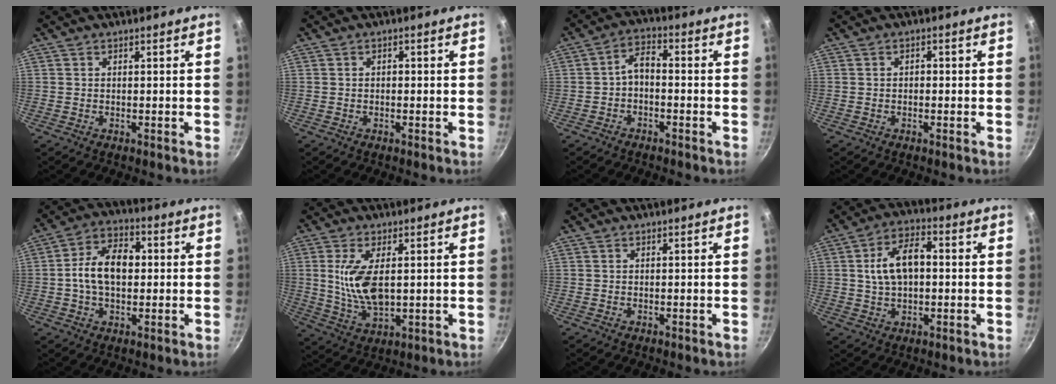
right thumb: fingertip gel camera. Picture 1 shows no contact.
{"total": 0.7, "force": [-0.1, 0.5, 0.5], "torque": [-0.004, 0.005, -0.003]}
{"total": 4.6, "force": [-1.0, 2.6, 3.6], "torque": [-0.056, 0.025, -0.028]}
{"total": 1.0, "force": [-0.1, 0.8, 0.7], "torque": [-0.002, 0.005, -0.005]}
{"total": 11.4, "force": [0.4, 7.2, 8.8], "torque": [-0.148, 0.023, 0.000]}
{"total": 9.8, "force": [1.3, 4.5, 8.6], "torque": [-0.171, -0.016, 0.035]}
{"total": 0.0}
{"total": 10.0, "force": [1.0, 5.8, 8.1], "torque": [-0.138, 0.018, 0.015]}